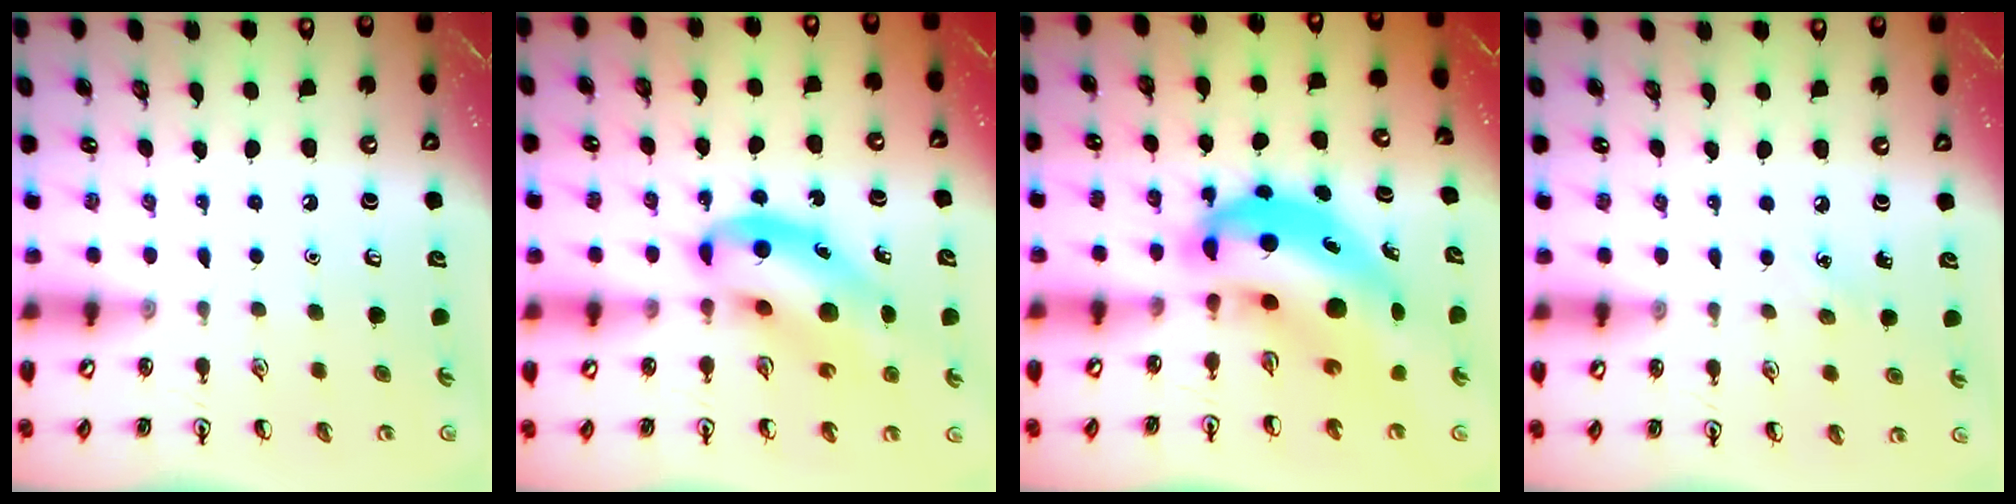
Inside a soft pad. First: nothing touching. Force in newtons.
{"total": 12.6, "press": 12.2, "slide": 3.4}
{"total": 12.5, "press": 12.0, "slide": 3.5}
{"total": 3.5, "press": 3.3, "slide": 1.2}